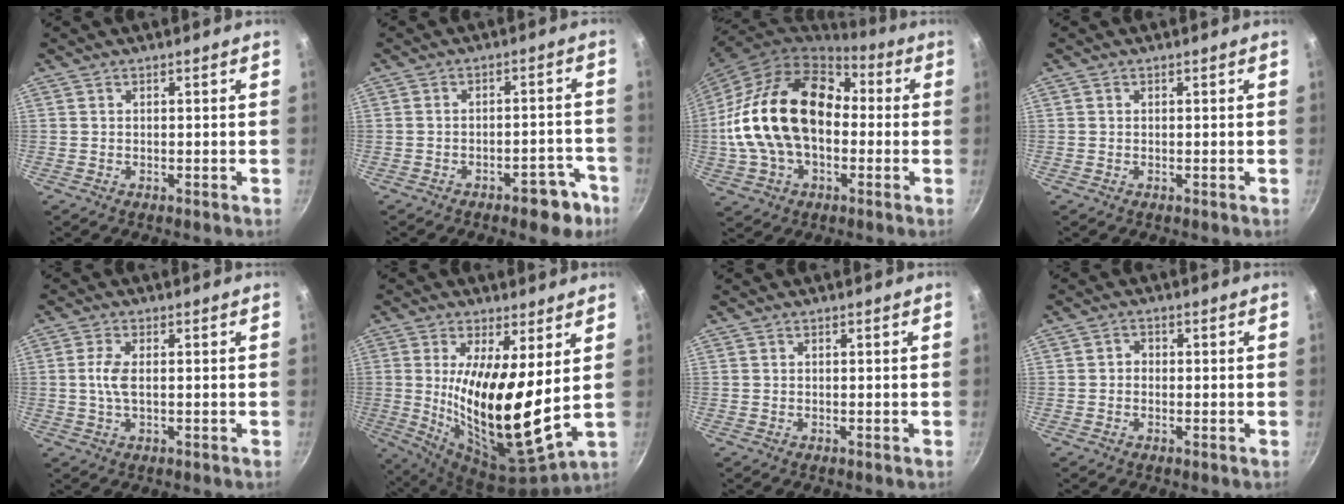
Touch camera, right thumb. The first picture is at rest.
{"total": 7.3, "force": [-4.5, 3.4, 4.7], "torque": [-0.029, 0.045, -0.046]}
{"total": 24.1, "force": [-0.1, 16.2, 17.9], "torque": [-0.318, 0.047, -0.007]}
{"total": 0.0}
{"total": 3.9, "force": [0.1, 1.7, 3.5], "torque": [-0.081, 0.003, 0.000]}
{"total": 18.3, "force": [2.9, 5.7, 17.1], "torque": [-0.305, -0.056, 0.055]}
{"total": 0.0}
{"total": 1.6, "force": [-0.3, 1.4, 0.6], "torque": [-0.005, 0.006, -0.008]}